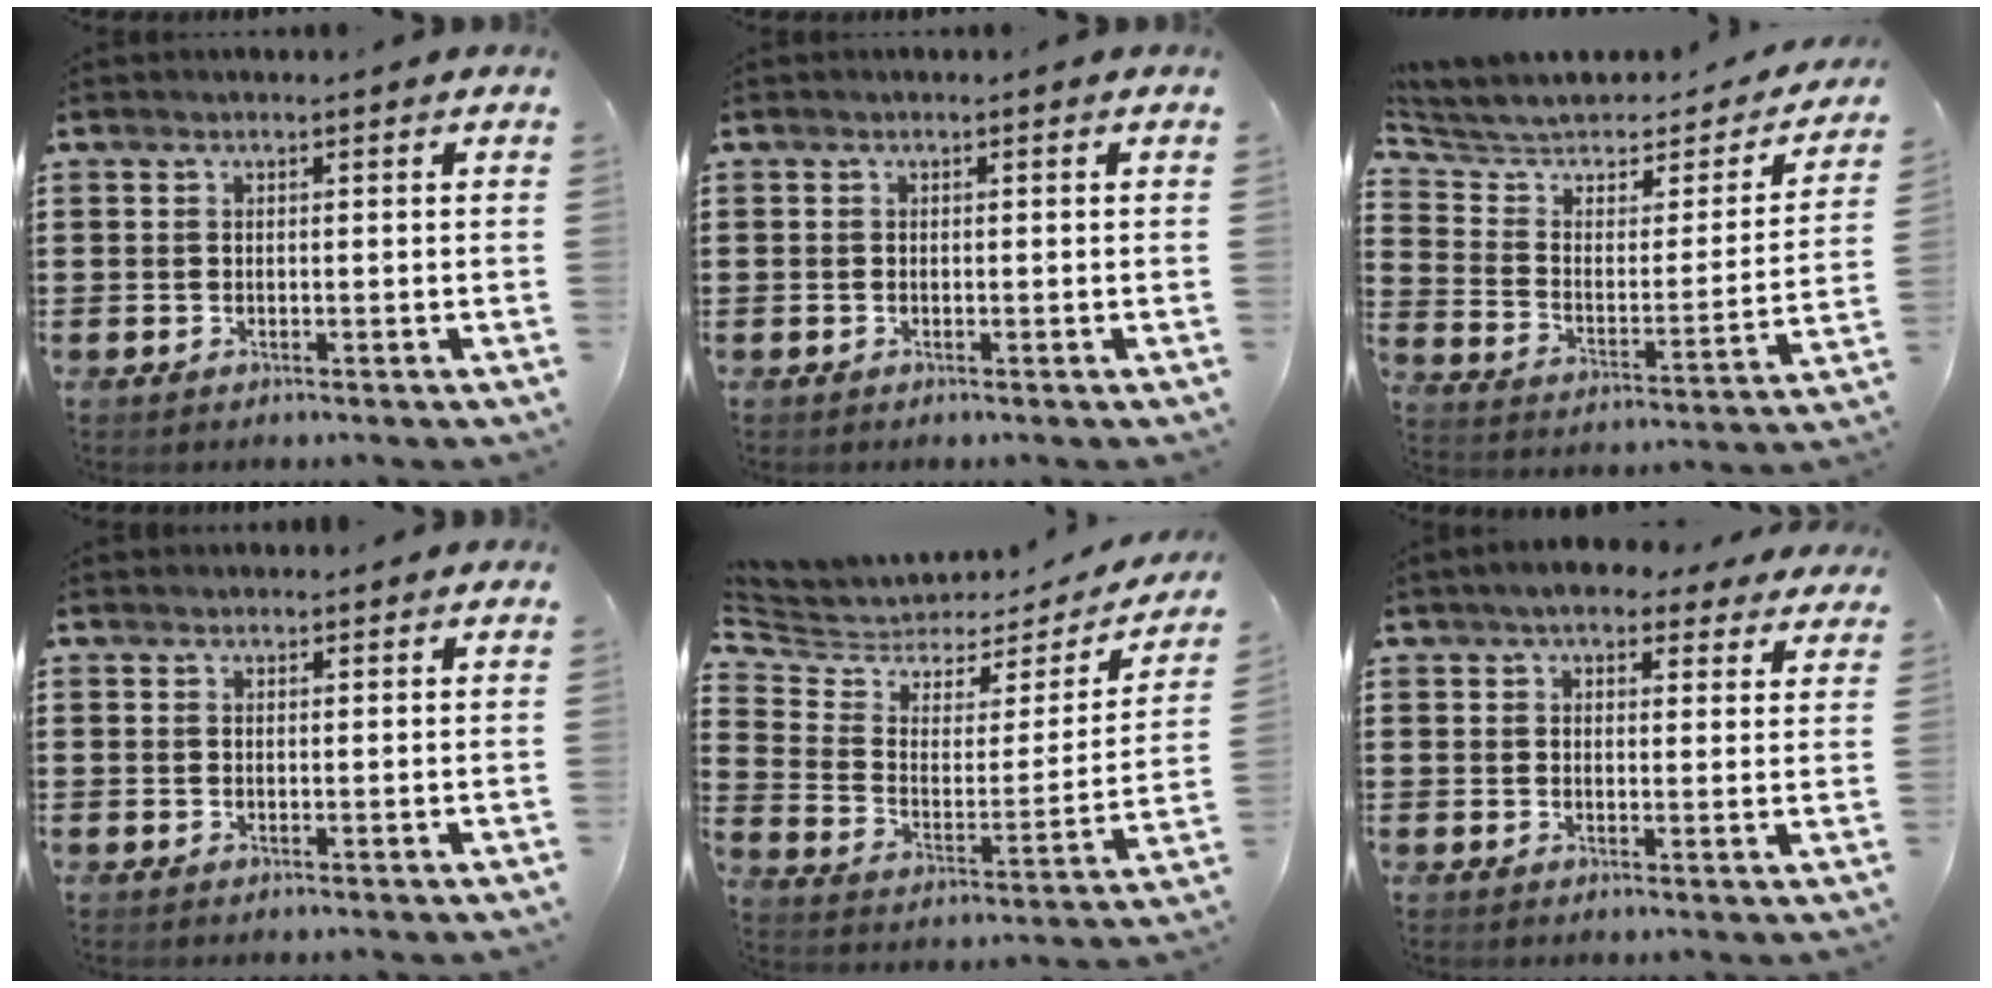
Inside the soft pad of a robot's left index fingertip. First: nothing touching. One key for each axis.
{"total": 0.0}
{"total": 5.2, "fx": 4.1, "fy": 2.3, "fz": 2.2, "tx": -0.072, "ty": -0.029, "tz": 0.065}
{"total": 1.2, "fx": 1.1, "fy": 0.3, "fz": 0.0, "tx": -0.002, "ty": 0.001, "tz": 0.022}
{"total": 4.1, "fx": 3.7, "fy": 1.7, "fz": 0.5, "tx": -0.043, "ty": -0.040, "tz": 0.060}
{"total": 5.2, "fx": 4.5, "fy": 1.4, "fz": 2.1, "tx": -0.047, "ty": -0.004, "tz": 0.082}